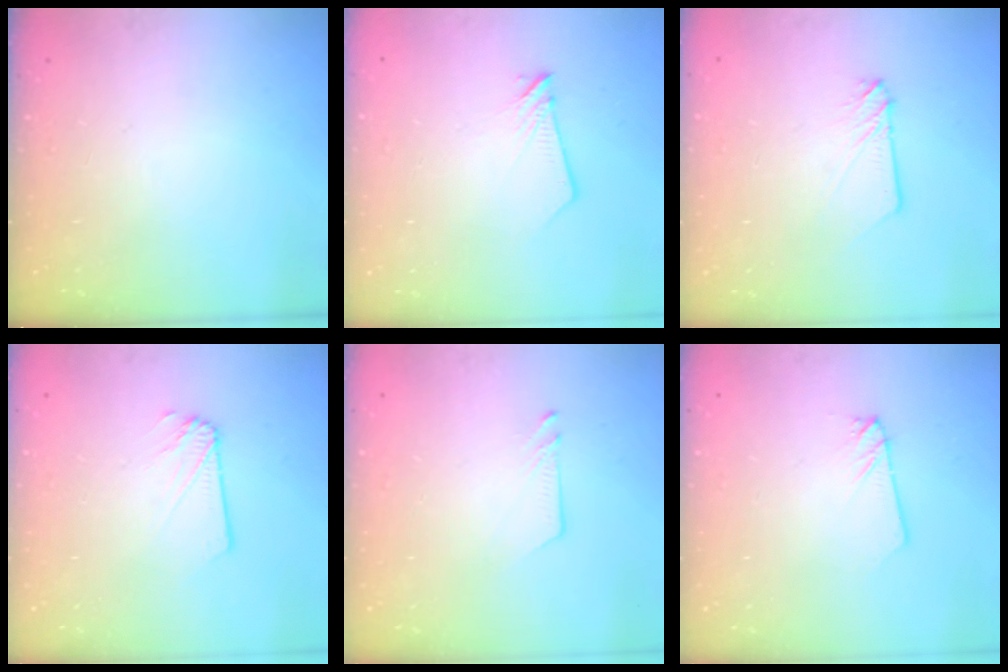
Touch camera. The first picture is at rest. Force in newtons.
{"total": 3.9, "press": 3.9, "slide": 0.4}
{"total": 3.3, "press": 3.2, "slide": 0.4}
{"total": 2.3, "press": 2.3, "slide": 0.2}
{"total": 3.5, "press": 3.4, "slide": 0.5}
{"total": 1.6, "press": 1.6, "slide": 0.0}